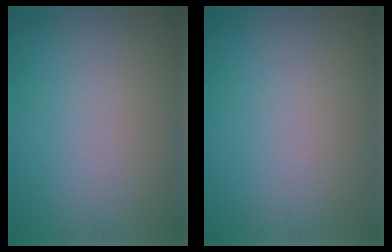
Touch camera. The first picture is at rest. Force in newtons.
{"total": 0.0}